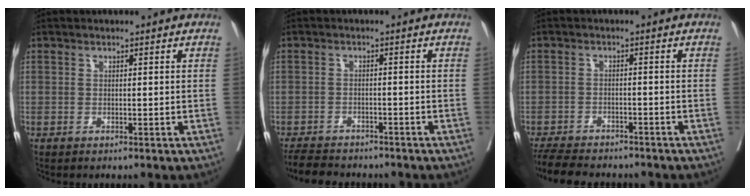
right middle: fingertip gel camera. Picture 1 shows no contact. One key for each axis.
{"total": 7.2, "fx": -6.5, "fy": 2.2, "fz": 2.1, "tx": -0.031, "ty": -0.011, "tz": -0.101}
{"total": 9.8, "fx": -8.7, "fy": 2.9, "fz": 3.4, "tx": -0.060, "ty": -0.011, "tz": -0.130}